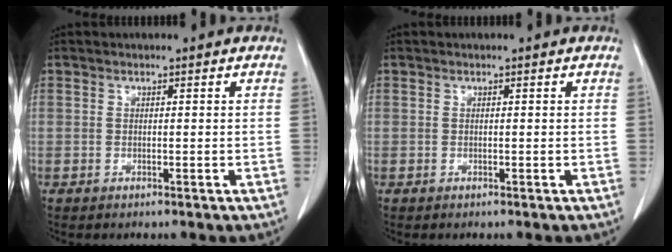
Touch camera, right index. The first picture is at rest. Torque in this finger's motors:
{"motor_torque": [0.00, 0.00, 0.00, 0.00]}